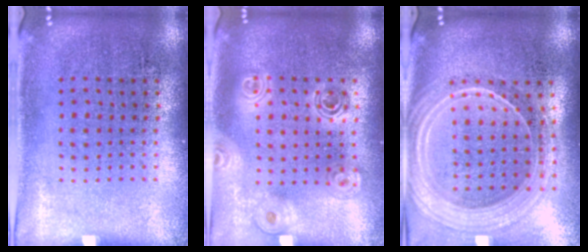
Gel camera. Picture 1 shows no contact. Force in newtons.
{"total": 1.7, "press": 1.5, "slide": 0.8}
{"total": 2.5, "press": 2.1, "slide": 1.2}